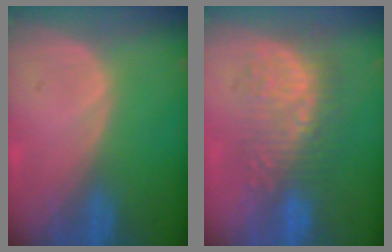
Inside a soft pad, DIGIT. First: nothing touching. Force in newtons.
{"total": 8.9, "press": 8.5, "slide": 2.5}